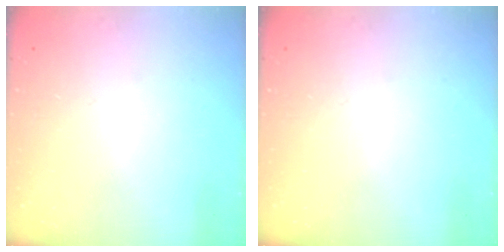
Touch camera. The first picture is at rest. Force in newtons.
{"total": 0.0}